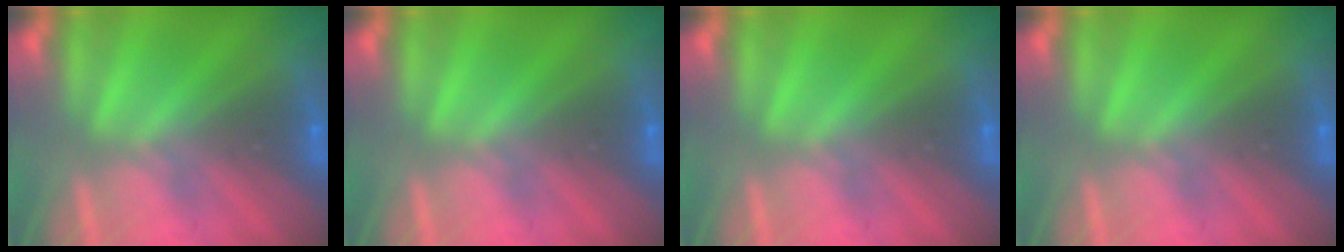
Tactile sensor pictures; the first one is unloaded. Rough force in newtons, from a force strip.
{"total": 0.0}
{"total": 0.0}
{"total": 0.0}